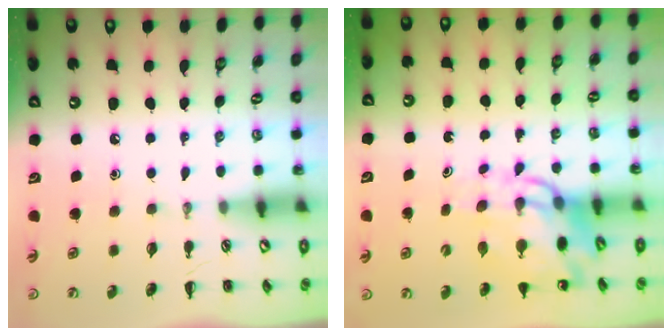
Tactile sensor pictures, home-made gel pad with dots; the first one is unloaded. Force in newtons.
{"total": 11.2, "press": 10.7, "slide": 3.3}